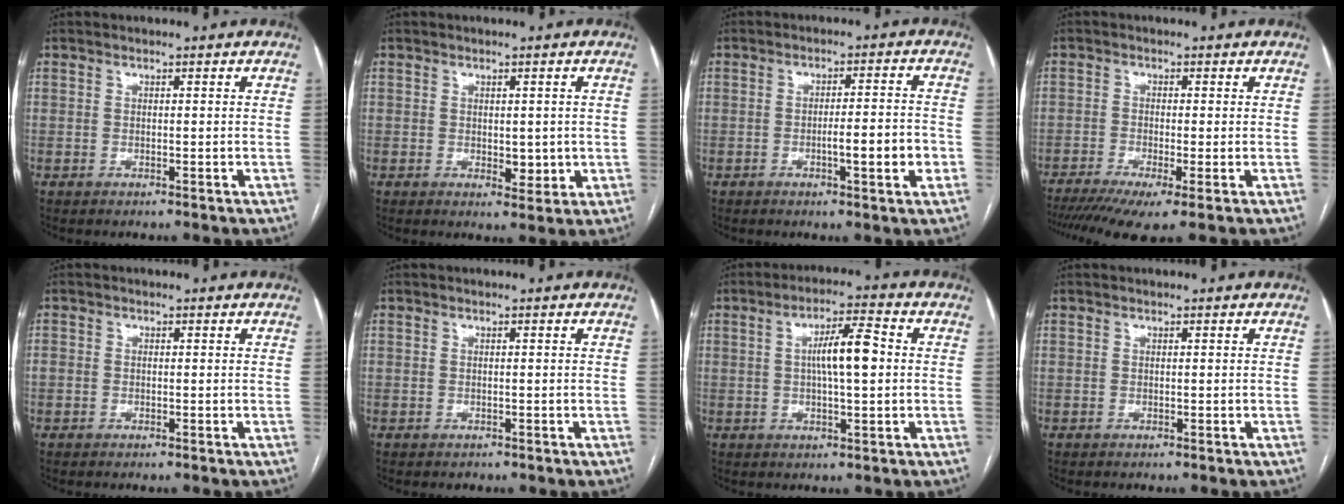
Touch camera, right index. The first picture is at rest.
{"total": 3.3, "force": [-0.1, 2.0, 2.6], "torque": [-0.028, -0.004, 0.007]}
{"total": 6.2, "force": [-1.9, 0.5, 5.9], "torque": [-0.087, 0.005, -0.023]}
{"total": 8.6, "force": [-5.4, 1.3, 6.6], "torque": [-0.108, -0.015, -0.094]}
{"total": 1.2, "force": [-0.1, 1.1, 0.5], "torque": [-0.010, 0.012, 0.000]}
{"total": 0.7, "force": [-0.3, 0.6, 0.0], "torque": [-0.001, 0.003, -0.005]}
{"total": 7.3, "force": [0.7, 1.2, 7.2], "torque": [-0.125, 0.012, 0.007]}
{"total": 0.0}